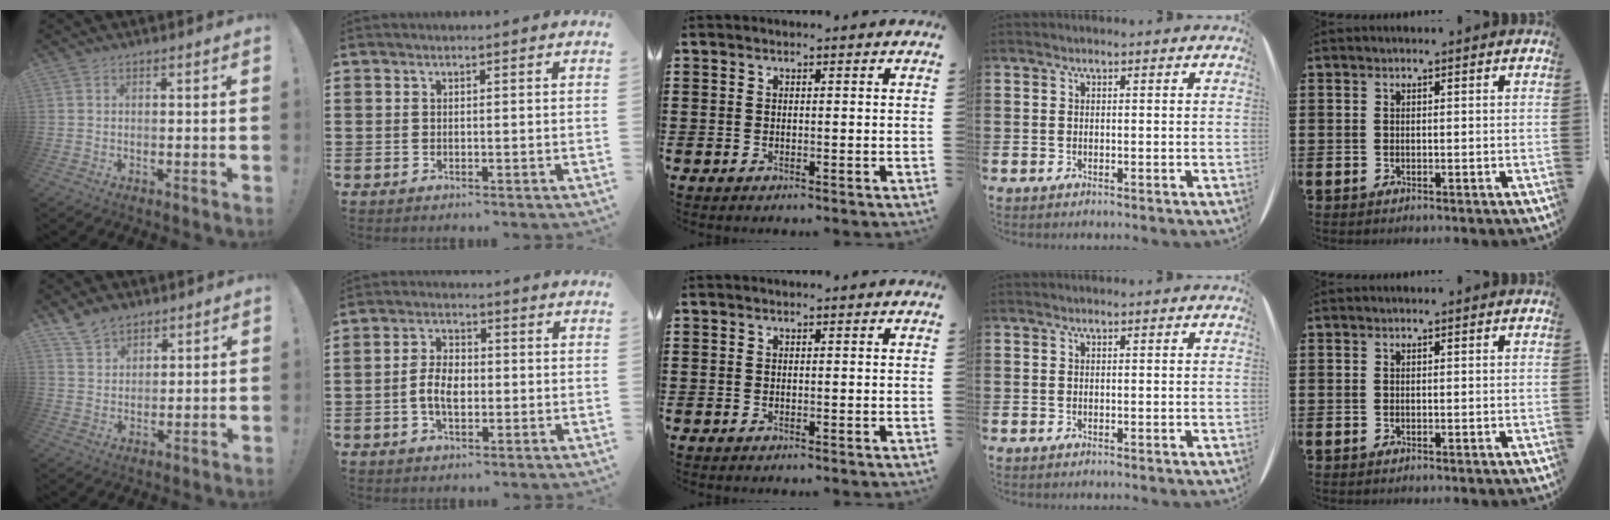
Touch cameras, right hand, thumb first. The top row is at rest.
{"thumb": {"total": 7.4, "force": [5.7, 4.3, 2.0], "torque": [-0.039, -0.030, 0.112]}, "index": {"total": 5.1, "force": [-1.0, 2.9, 4.1], "torque": [-0.089, 0.005, -0.021]}}